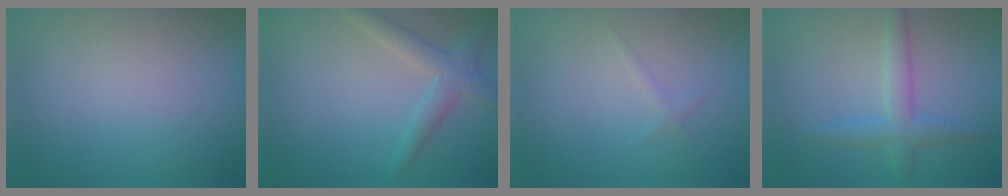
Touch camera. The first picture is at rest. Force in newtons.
{"total": 2.8, "press": 2.7, "slide": 0.2}
{"total": 1.2, "press": 1.2, "slide": 0.2}
{"total": 2.8, "press": 2.8, "slide": 0.1}